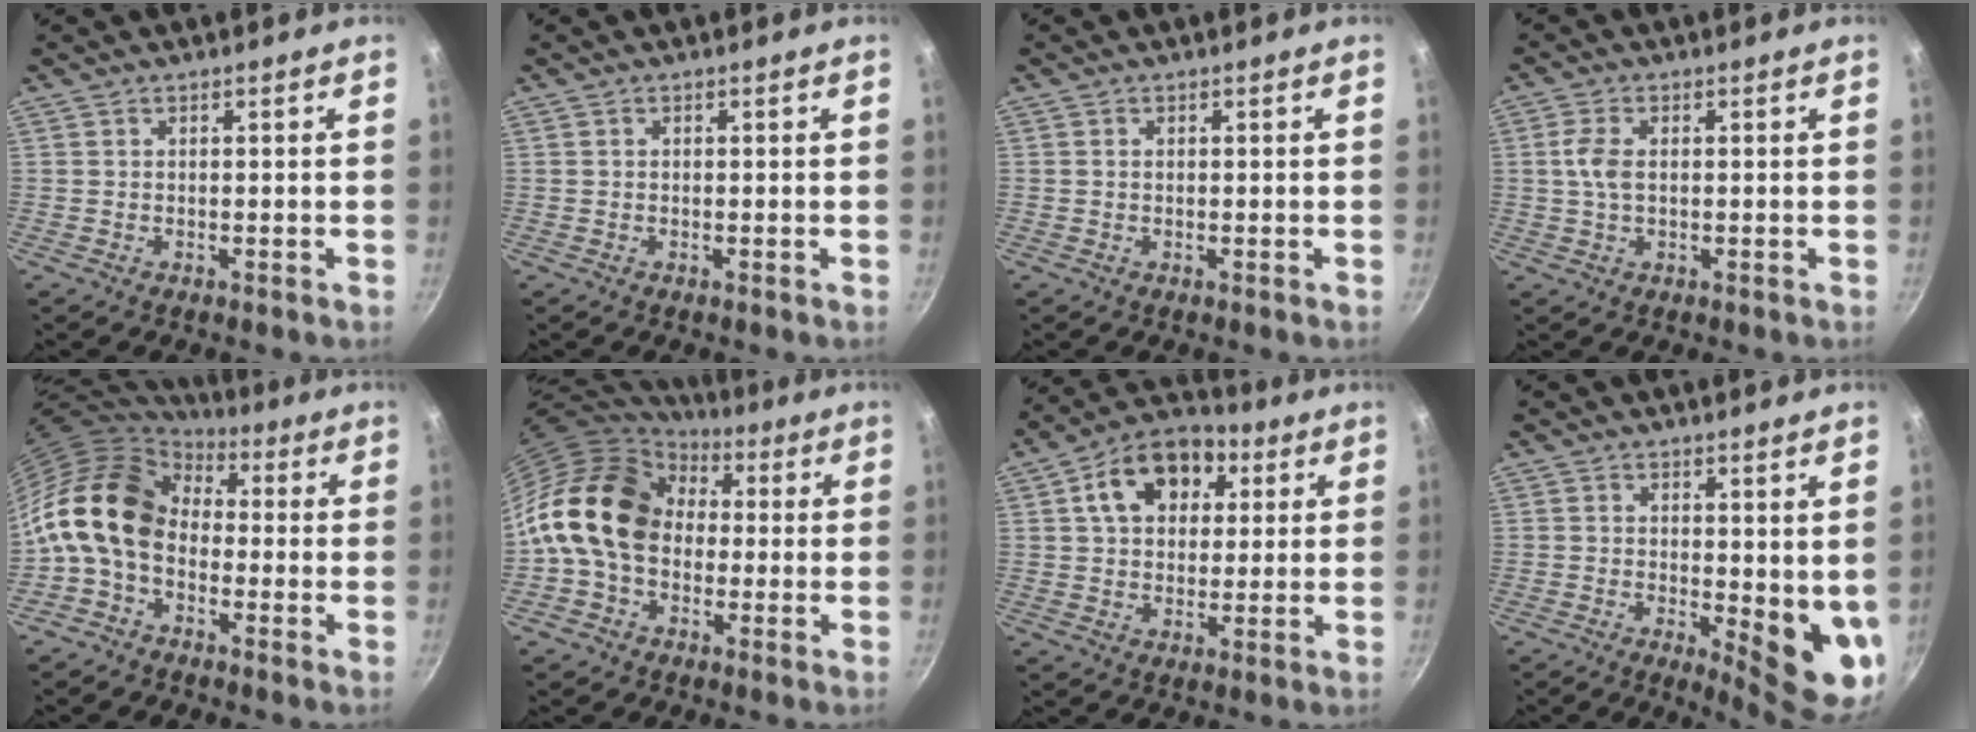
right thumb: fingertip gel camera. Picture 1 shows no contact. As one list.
[{"total": 0.0}, {"total": 0.6, "force": [0.1, 0.5, 0.2], "torque": [-0.003, 0.003, 0.001]}, {"total": 4.1, "force": [0.4, 2.3, 3.4], "torque": [-0.073, 0.006, 0.005]}, {"total": 16.4, "force": [-0.8, 11.9, 11.2], "torque": [-0.203, 0.040, -0.038]}, {"total": 18.2, "force": [1.5, 13.8, 11.9], "torque": [-0.194, 0.038, 0.009]}, {"total": 14.1, "force": [4.6, 10.0, 8.7], "torque": [-0.113, 0.014, 0.059]}, {"total": 9.2, "force": [0.7, 3.8, 8.3], "torque": [-0.085, -0.024, 0.015]}]